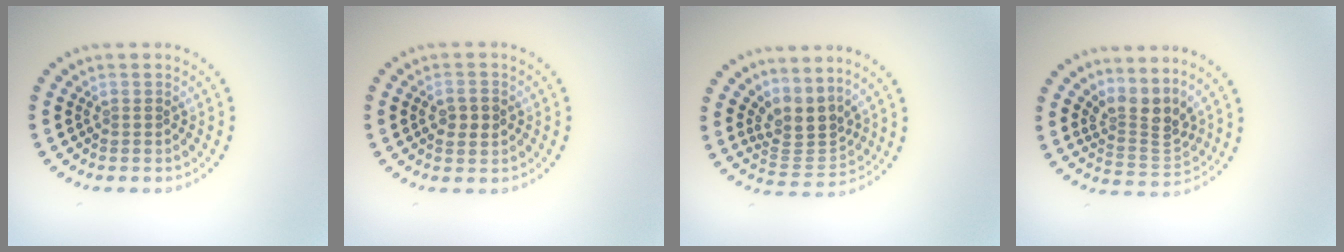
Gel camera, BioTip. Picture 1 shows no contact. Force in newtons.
{"total": 2.2, "press": 2.2, "slide": 0.2}
{"total": 3.3, "press": 2.4, "slide": 2.3}
{"total": 3.3, "press": 2.4, "slide": 2.3}